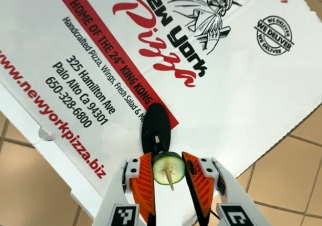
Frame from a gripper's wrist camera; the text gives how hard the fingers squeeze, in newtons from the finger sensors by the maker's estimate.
{"total": 8.5, "left": 8.3, "right": 8.8}